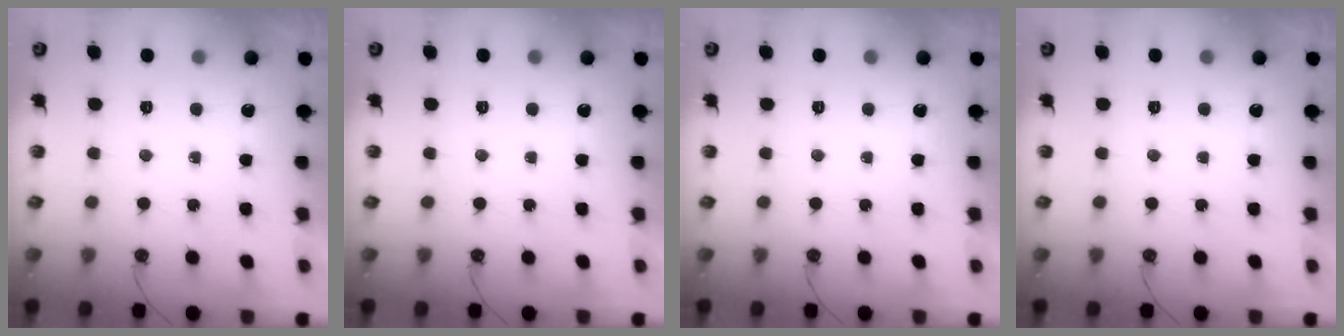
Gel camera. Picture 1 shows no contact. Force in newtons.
{"total": 0.0}
{"total": 0.0}
{"total": 0.0}